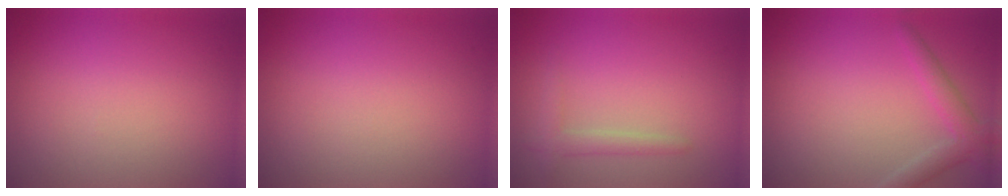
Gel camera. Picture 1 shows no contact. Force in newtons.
{"total": 0.0}
{"total": 1.6, "press": 1.6, "slide": 0.1}
{"total": 2.4, "press": 2.4, "slide": 0.1}